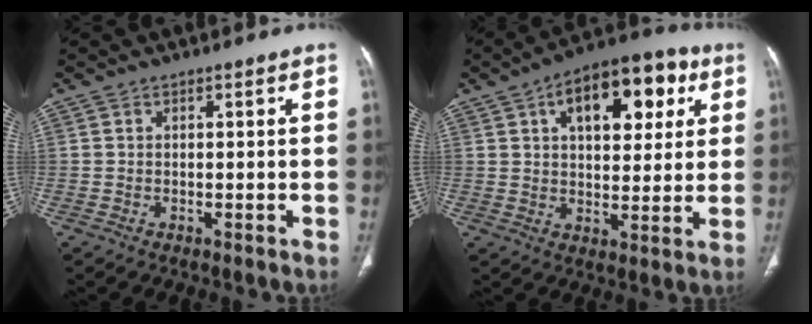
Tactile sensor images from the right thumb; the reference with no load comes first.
{"total": 17.3, "force": [6.5, 9.3, 13.1], "torque": [-0.139, 0.005, 0.092]}